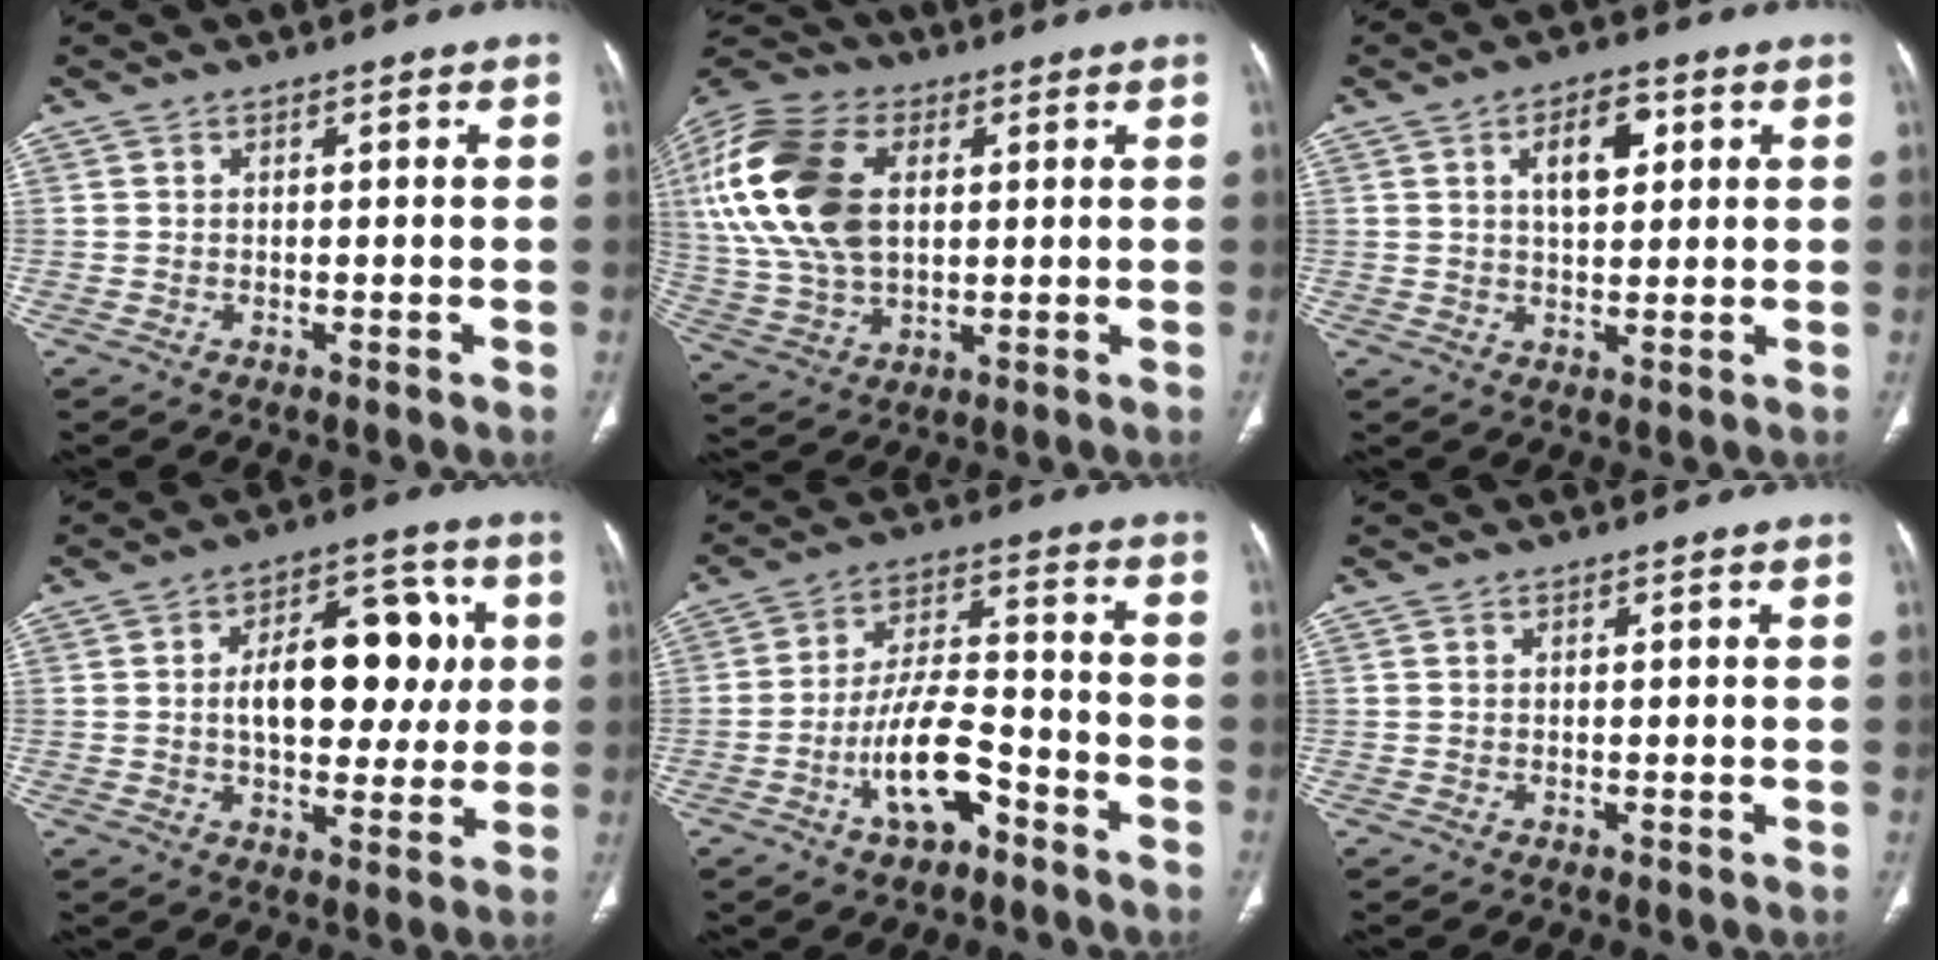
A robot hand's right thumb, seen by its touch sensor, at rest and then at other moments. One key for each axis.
{"total": 23.9, "fx": 5.4, "fy": 15.2, "fz": 17.6, "tx": -0.393, "ty": 0.007, "tz": 0.099}
{"total": 7.0, "fx": 2.3, "fy": 3.7, "fz": 5.5, "tx": -0.067, "ty": -0.003, "tz": 0.039}
{"total": 16.0, "fx": 1.8, "fy": 9.1, "fz": 13.0, "tx": -0.146, "ty": 0.018, "tz": 0.026}
{"total": 11.4, "fx": -5.8, "fy": 4.9, "fz": 8.6, "tx": -0.155, "ty": 0.043, "tz": -0.099}
{"total": 0.0}